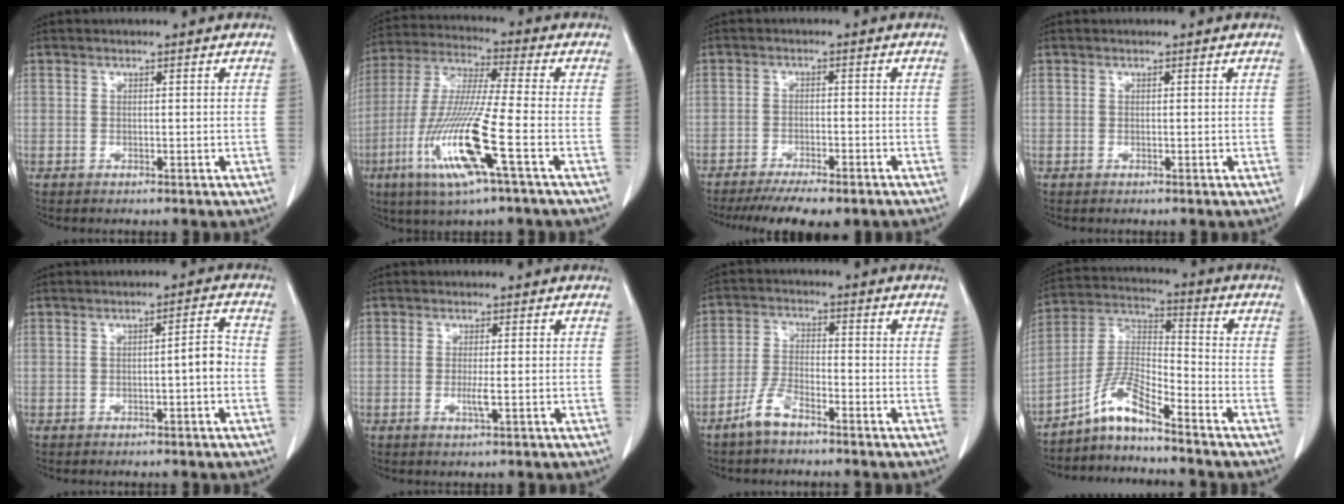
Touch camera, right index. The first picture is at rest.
{"total": 15.2, "force": [-5.8, -0.1, 14.0], "torque": [-0.297, -0.022, -0.115]}
{"total": 9.7, "force": [-7.8, 2.0, 5.5], "torque": [-0.075, -0.012, -0.114]}
{"total": 0.0}
{"total": 3.1, "force": [-0.7, 0.3, 3.0], "torque": [-0.037, 0.006, -0.012]}
{"total": 1.8, "force": [-0.4, -0.1, 1.8], "torque": [-0.038, -0.006, -0.007]}
{"total": 5.0, "force": [-3.7, 1.5, 3.0], "torque": [-0.071, 0.000, -0.072]}
{"total": 7.4, "force": [-5.9, 0.3, 4.5], "torque": [-0.101, 0.009, -0.115]}